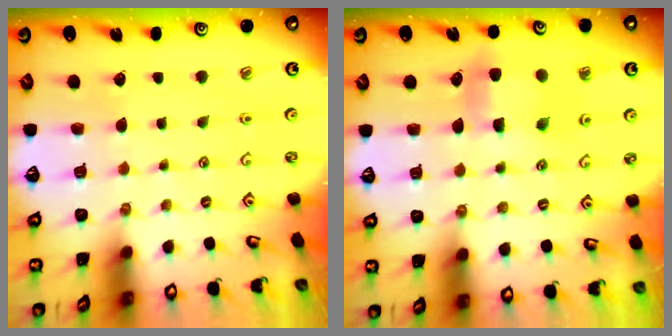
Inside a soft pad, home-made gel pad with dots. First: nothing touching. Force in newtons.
{"total": 6.6, "press": 6.5, "slide": 0.6}